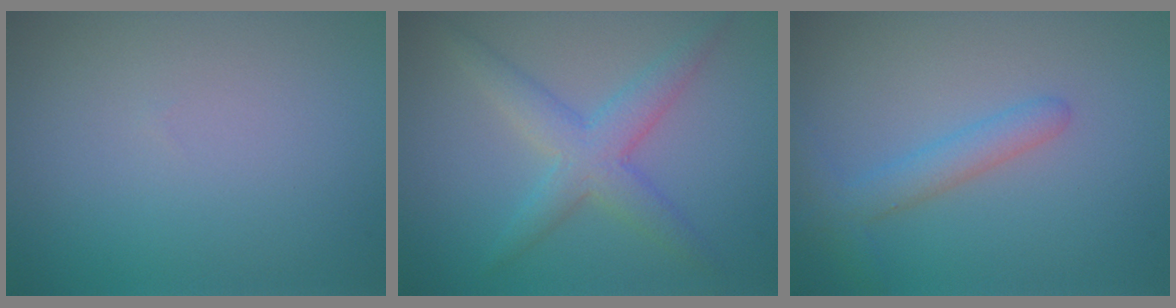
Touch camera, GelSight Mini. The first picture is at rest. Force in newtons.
{"total": 3.8, "press": 3.8, "slide": 0.1}
{"total": 2.4, "press": 2.4, "slide": 0.1}